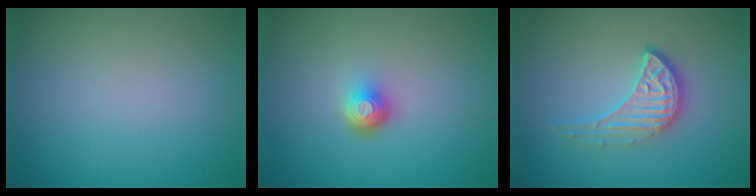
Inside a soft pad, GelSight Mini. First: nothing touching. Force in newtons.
{"total": 2.2, "press": 1.5, "slide": 1.6}
{"total": 3.3, "press": 2.9, "slide": 1.6}